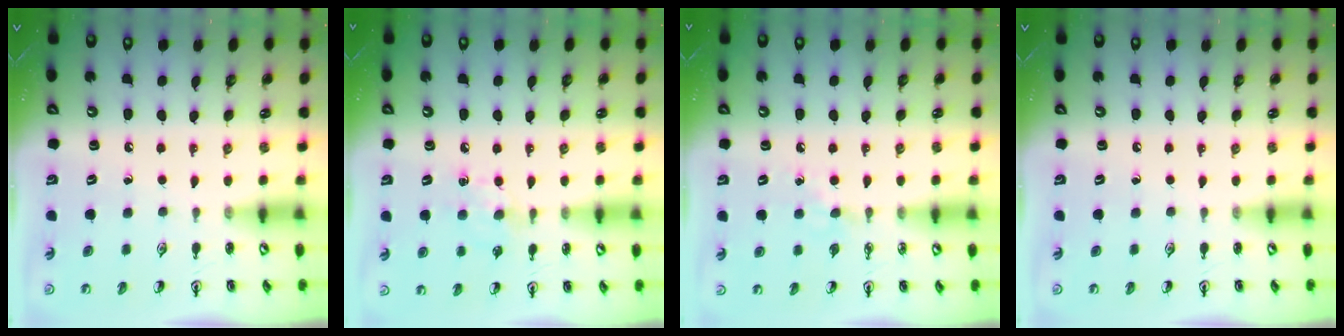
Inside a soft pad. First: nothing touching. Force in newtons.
{"total": 7.7, "press": 7.6, "slide": 0.8}
{"total": 3.9, "press": 3.9, "slide": 0.5}
{"total": 0.0}